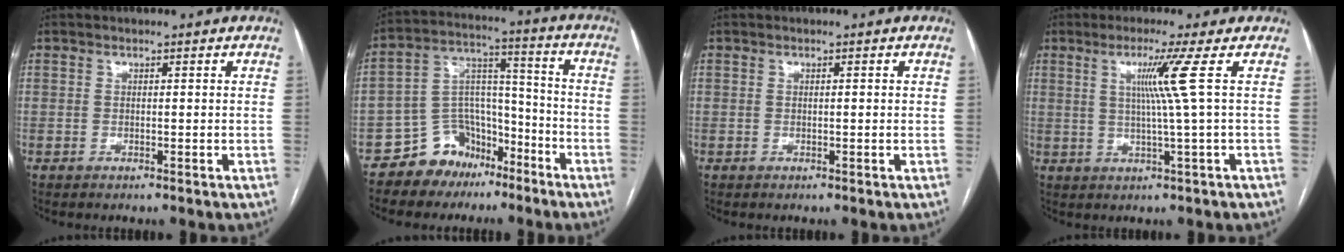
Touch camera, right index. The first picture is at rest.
{"total": 10.2, "force": [-7.2, 6.8, 2.3], "torque": [-0.041, 0.054, -0.122]}
{"total": 0.5, "force": [0.1, 0.0, 0.5], "torque": [-0.008, 0.001, 0.001]}
{"total": 6.0, "force": [1.5, -2.4, 5.3], "torque": [-0.102, -0.006, 0.033]}